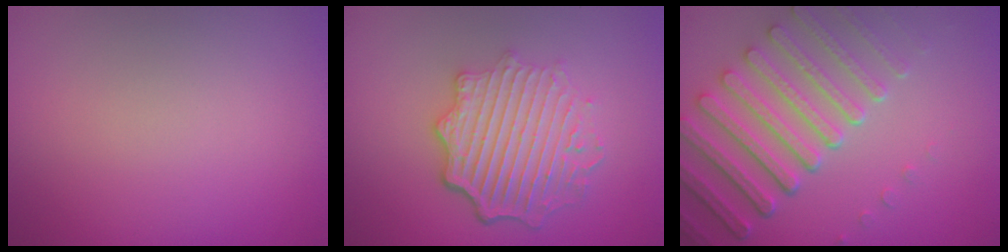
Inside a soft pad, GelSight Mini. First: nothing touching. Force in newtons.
{"total": 6.1, "press": 4.6, "slide": 4.0}
{"total": 7.3, "press": 5.6, "slide": 4.8}